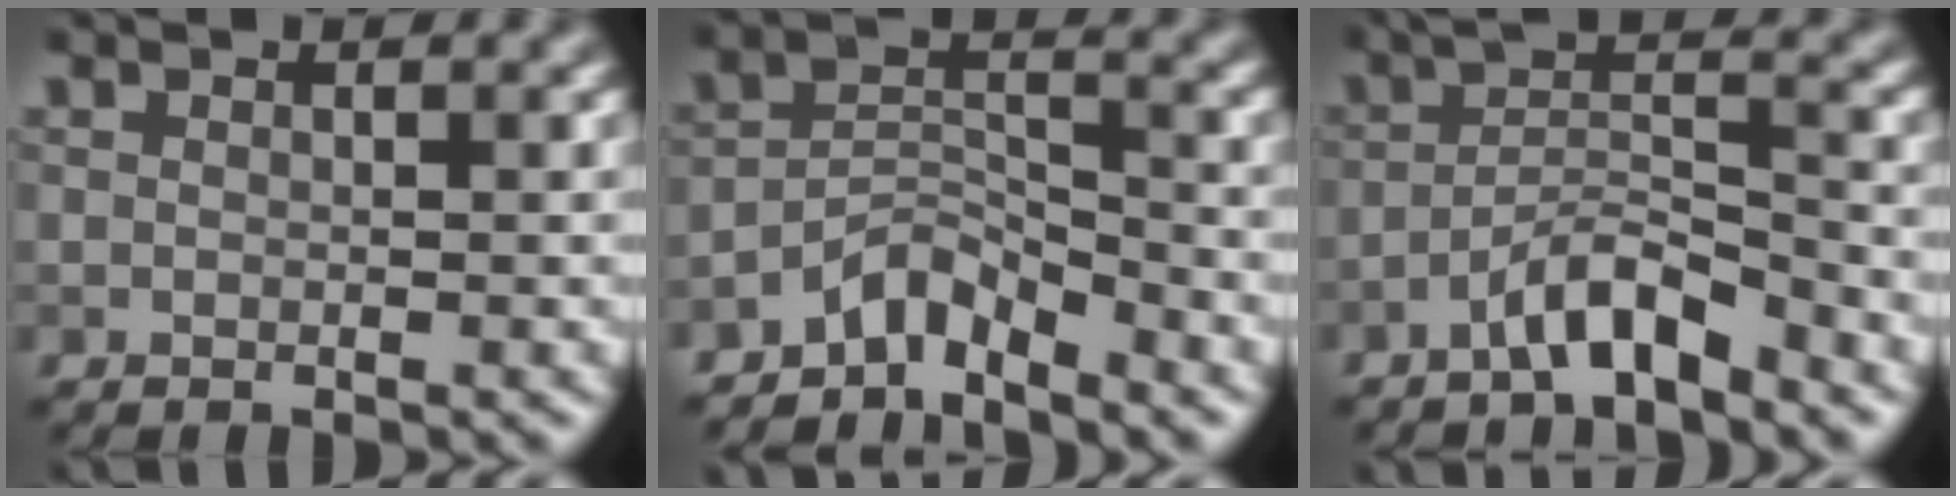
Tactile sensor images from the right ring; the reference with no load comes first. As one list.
[{"total": 3.5, "force": [-3.1, 0.9, 1.4], "torque": [-0.023, 0.012, -0.066]}, {"total": 4.2, "force": [-3.0, 0.7, 2.9], "torque": [-0.049, 0.015, -0.061]}]